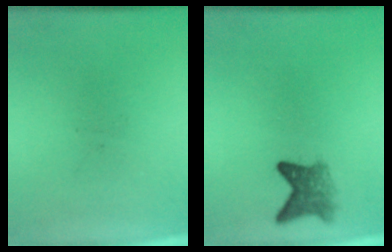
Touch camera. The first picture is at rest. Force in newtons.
{"total": 3.7}